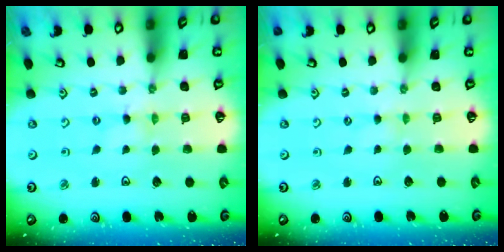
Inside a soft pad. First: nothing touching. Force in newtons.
{"total": 0.0}